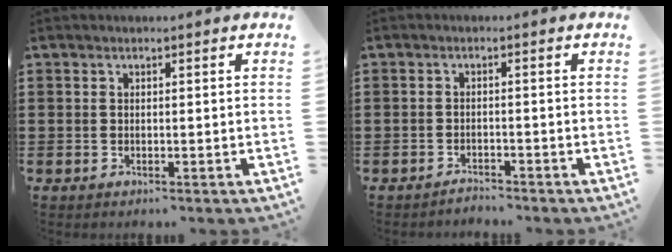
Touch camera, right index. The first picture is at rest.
{"total": 1.5, "force": [-1.5, 0.1, 0.0], "torque": [-0.006, 0.003, -0.031]}